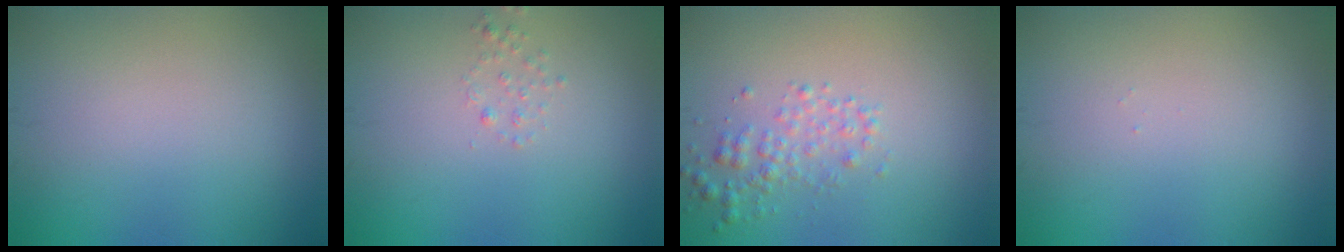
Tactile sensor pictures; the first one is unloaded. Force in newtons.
{"total": 0.8, "press": 0.8, "slide": 0.1}
{"total": 2.1, "press": 2.1, "slide": 0.1}
{"total": 0.0}